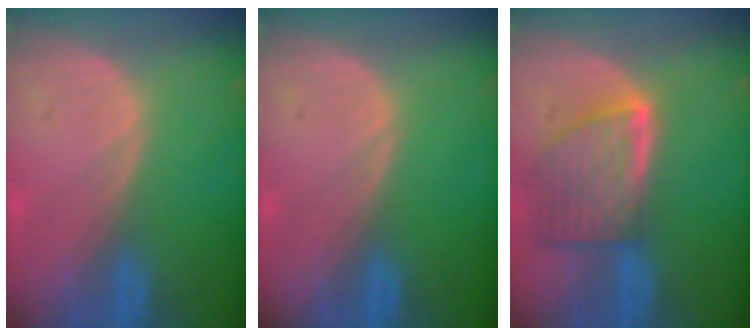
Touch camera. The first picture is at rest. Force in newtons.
{"total": 0.0}
{"total": 8.1, "press": 7.3, "slide": 3.4}